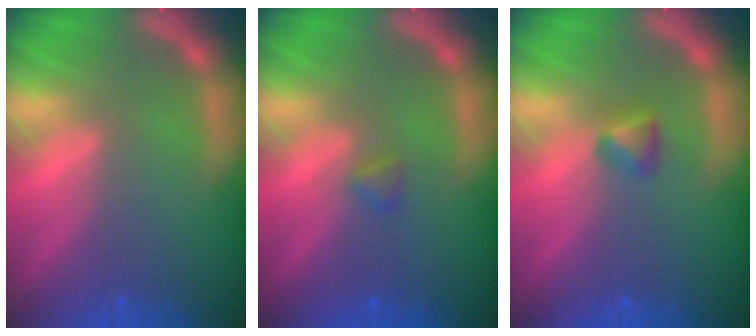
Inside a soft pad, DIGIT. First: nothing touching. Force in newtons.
{"total": 0.9}
{"total": 1.4}